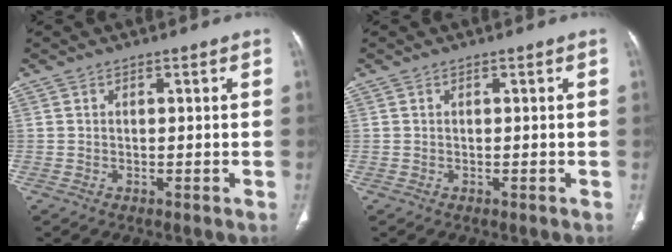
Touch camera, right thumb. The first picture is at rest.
{"total": 0.0}